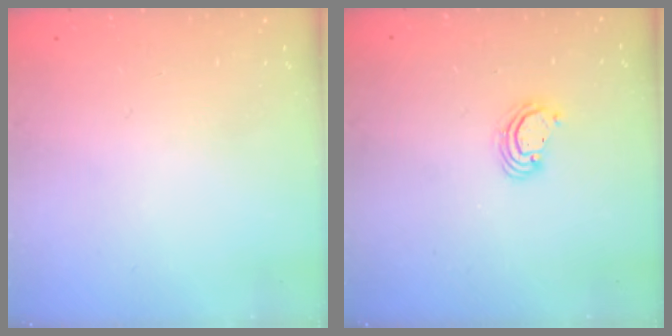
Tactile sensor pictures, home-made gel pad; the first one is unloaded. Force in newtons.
{"total": 3.9, "press": 3.9, "slide": 0.2}